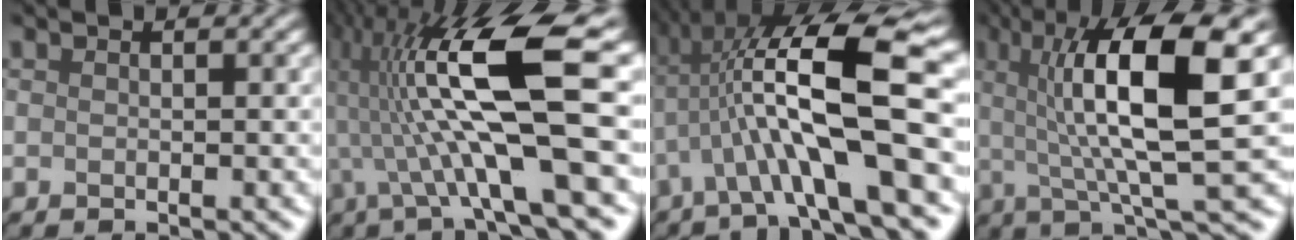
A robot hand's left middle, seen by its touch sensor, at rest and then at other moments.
{"total": 12.9, "force": [1.3, 2.2, 12.7], "torque": [-0.253, 0.011, 0.040]}
{"total": 11.7, "force": [-0.3, 2.9, 11.3], "torque": [-0.208, 0.020, 0.002]}
{"total": 9.7, "force": [2.1, 1.6, 9.3], "torque": [-0.155, 0.003, 0.050]}